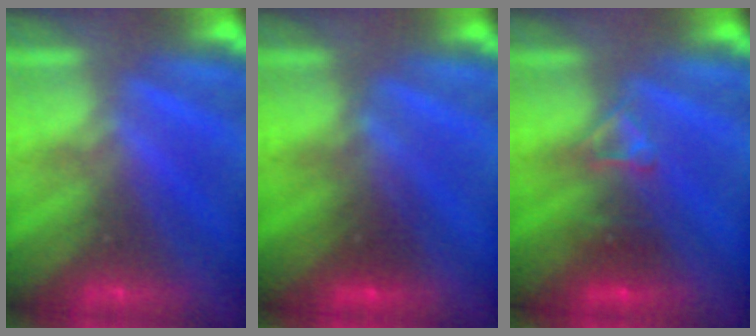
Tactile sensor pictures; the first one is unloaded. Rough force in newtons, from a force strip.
{"total": 2.6}
{"total": 2.9}